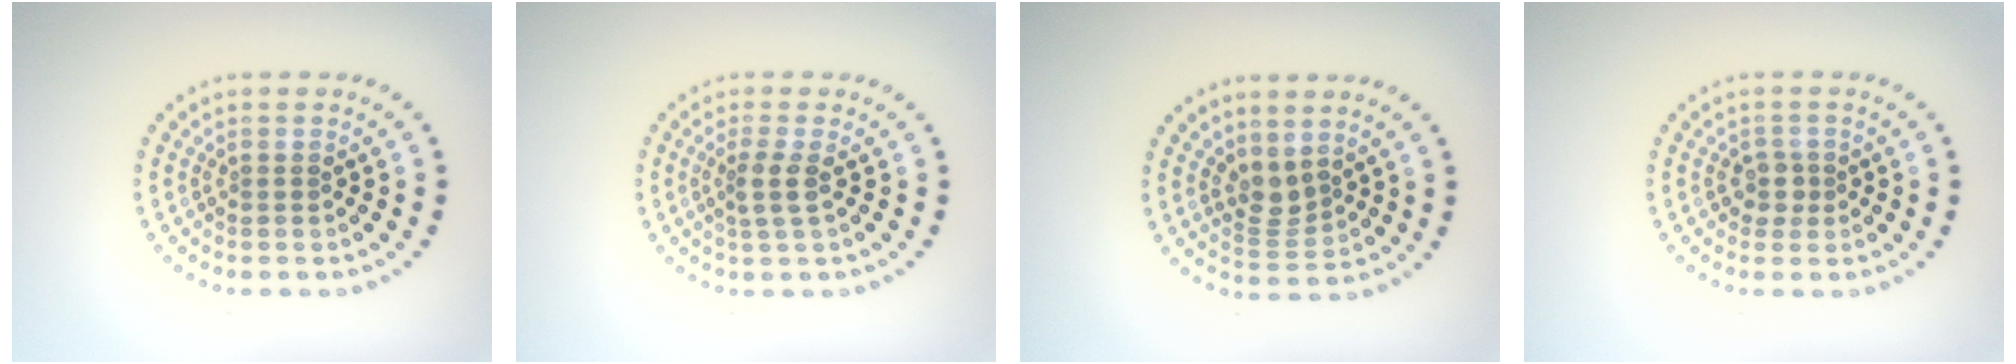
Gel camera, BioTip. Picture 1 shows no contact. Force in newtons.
{"total": 1.8, "press": 1.5, "slide": 1.0}
{"total": 2.2, "press": 1.7, "slide": 1.4}
{"total": 1.7, "press": 1.4, "slide": 1.0}